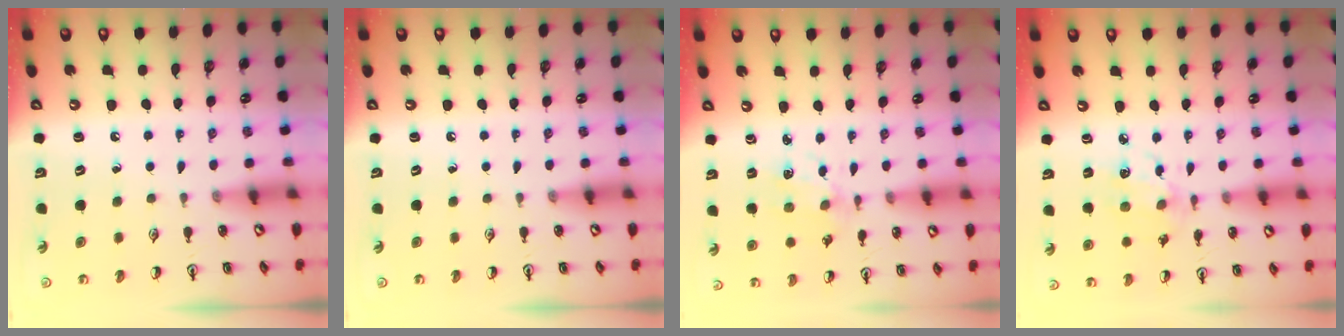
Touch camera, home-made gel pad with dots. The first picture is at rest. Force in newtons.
{"total": 0.0}
{"total": 2.6, "press": 2.6, "slide": 0.4}
{"total": 7.9, "press": 7.9, "slide": 0.5}